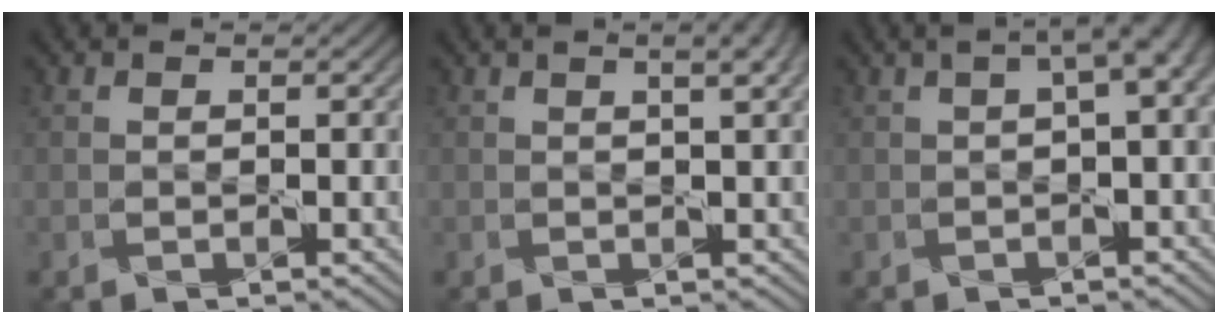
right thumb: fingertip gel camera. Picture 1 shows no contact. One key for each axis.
{"total": 3.9, "fx": 1.8, "fy": 1.1, "fz": 3.3, "tx": -0.038, "ty": 0.006, "tz": 0.010}
{"total": 4.1, "fx": 0.9, "fy": 0.9, "fz": 3.9, "tx": -0.054, "ty": 0.017, "tz": 0.015}